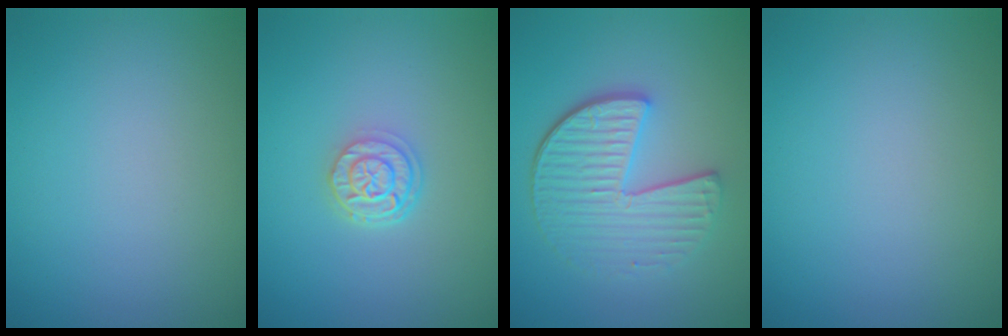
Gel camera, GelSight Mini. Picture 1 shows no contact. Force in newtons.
{"total": 2.9, "press": 2.3, "slide": 1.8}
{"total": 5.0, "press": 4.0, "slide": 3.1}
{"total": 0.0}